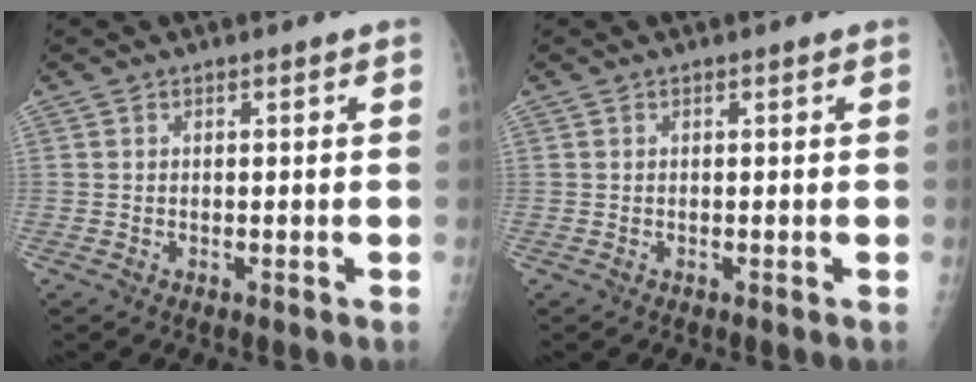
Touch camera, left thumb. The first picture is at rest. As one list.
[{"total": 0.0}]